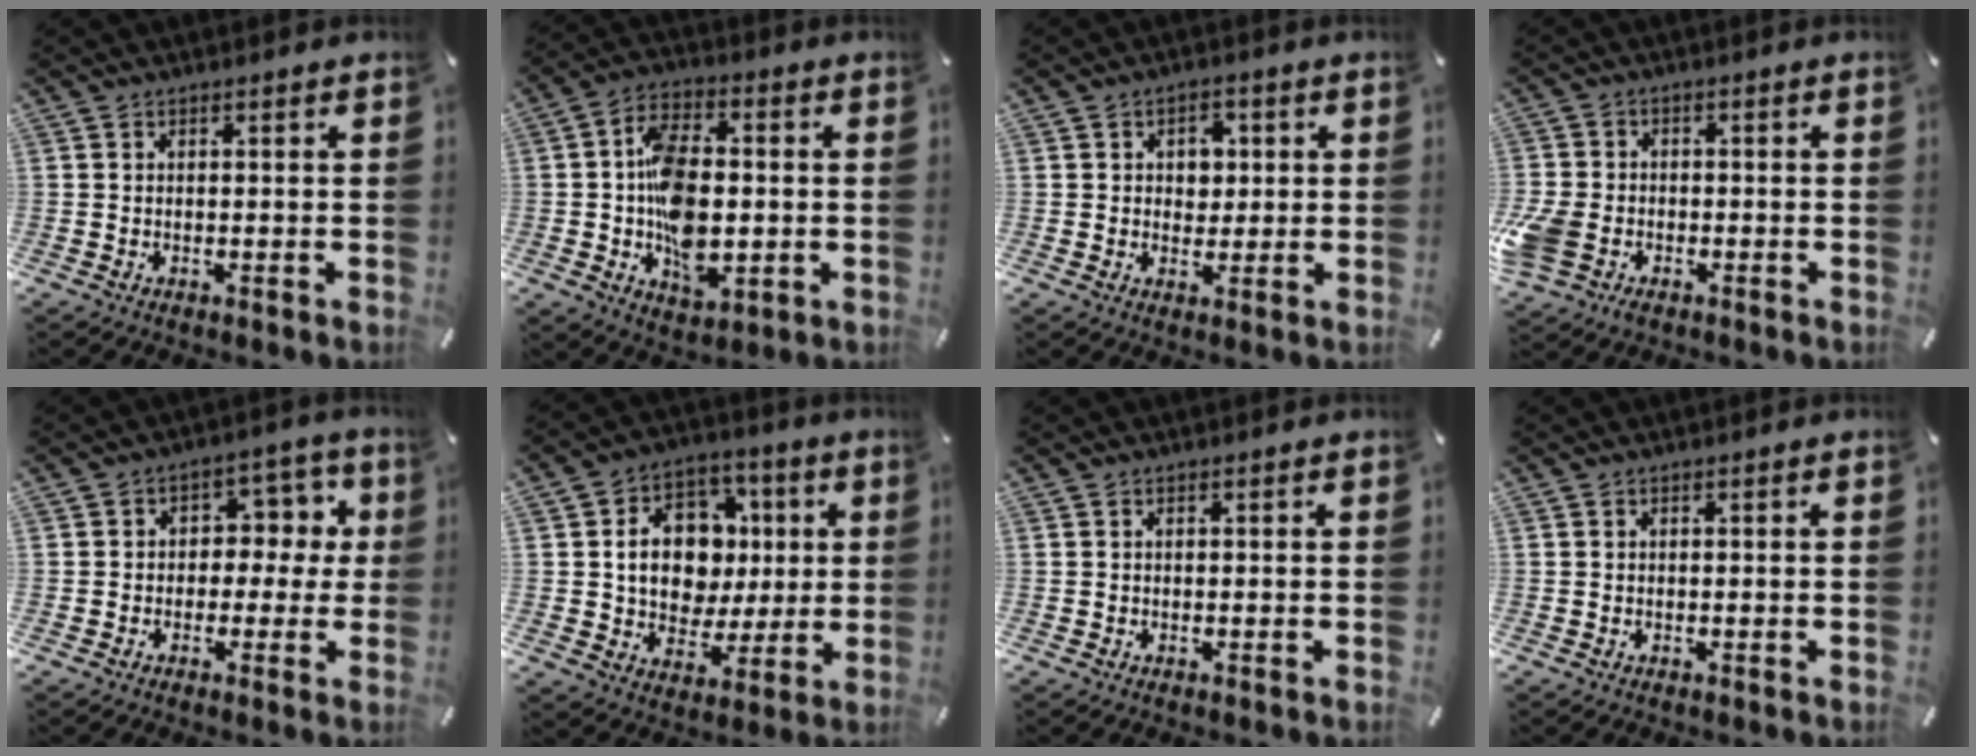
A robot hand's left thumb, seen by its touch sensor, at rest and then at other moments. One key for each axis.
{"total": 14.1, "fx": -1.2, "fy": 9.1, "fz": 10.7, "tx": -0.187, "ty": 0.010, "tz": -0.015}
{"total": 4.4, "fx": 0.5, "fy": 3.7, "fz": 2.3, "tx": -0.021, "ty": -0.003, "tz": -0.001}
{"total": 5.8, "fx": -2.4, "fy": 4.5, "fz": 2.9, "tx": -0.073, "ty": 0.009, "tz": -0.043}
{"total": 7.3, "fx": 0.1, "fy": 6.1, "fz": 3.9, "tx": -0.042, "ty": 0.006, "tz": -0.004}
{"total": 14.7, "fx": 1.5, "fy": 12.3, "fz": 8.0, "tx": -0.133, "ty": 0.010, "tz": 0.039}
{"total": 0.0}
{"total": 0.0}